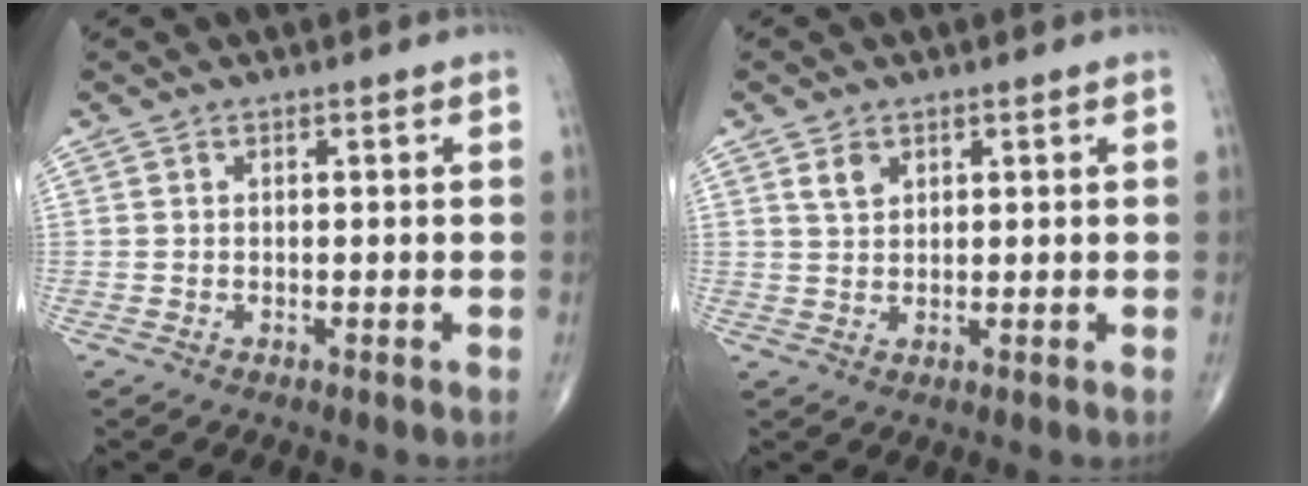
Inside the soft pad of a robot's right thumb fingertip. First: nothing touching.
{"total": 2.6, "force": [1.5, 1.7, 1.4], "torque": [-0.018, -0.007, 0.032]}